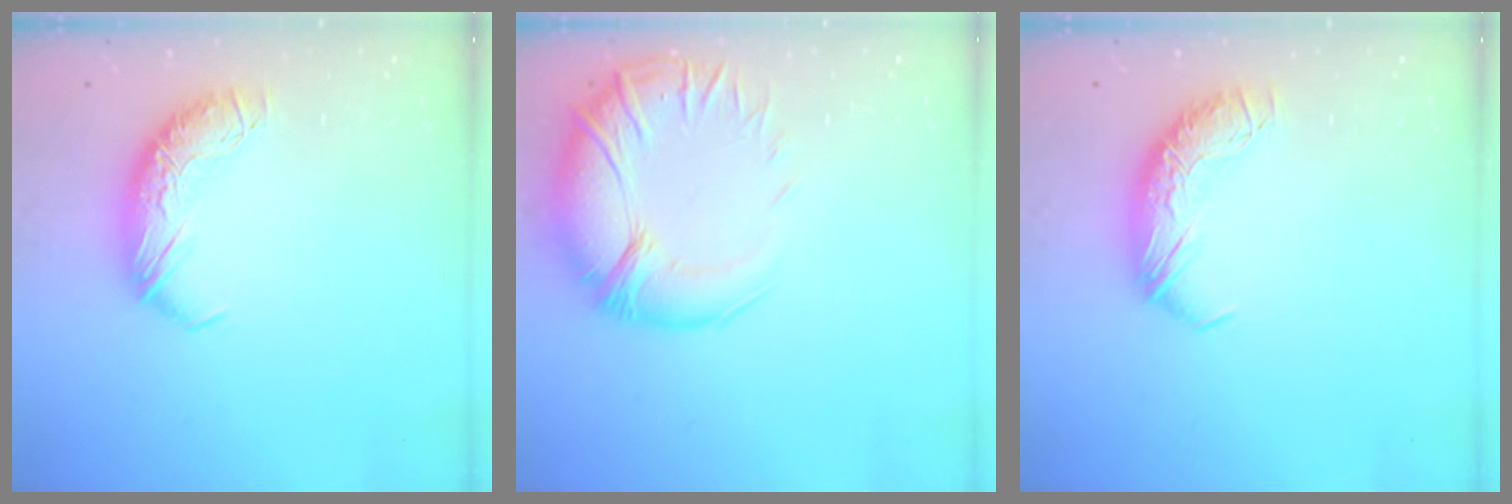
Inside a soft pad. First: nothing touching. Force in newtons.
{"total": 6.5, "press": 4.8, "slide": 4.3}
{"total": 0.0}